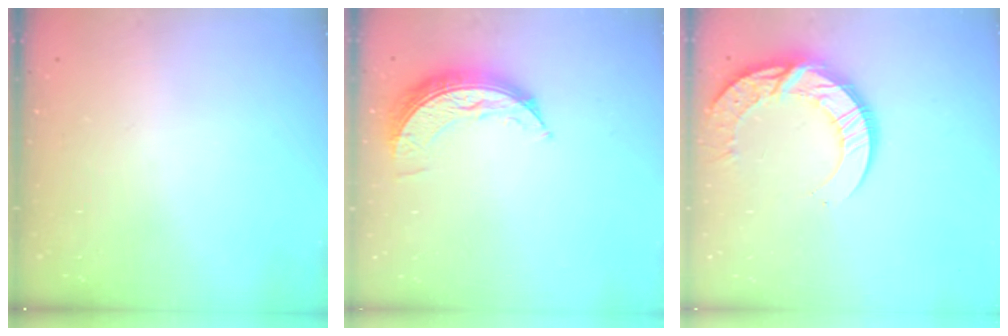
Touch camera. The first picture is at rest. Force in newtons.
{"total": 8.4, "press": 8.4, "slide": 0.2}
{"total": 14.6, "press": 14.6, "slide": 1.2}